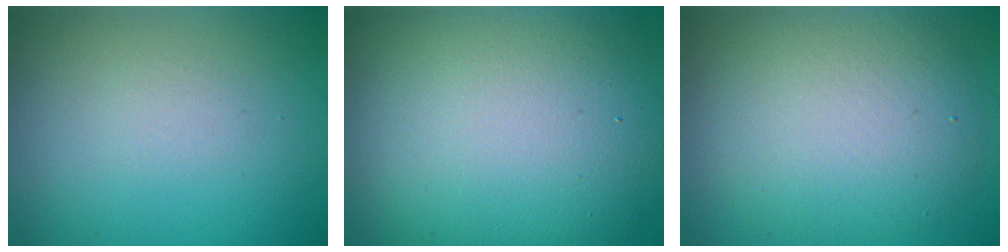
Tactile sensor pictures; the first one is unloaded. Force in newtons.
{"total": 14.3, "press": 14.3, "slide": 0.9}
{"total": 6.8, "press": 6.7, "slide": 0.6}